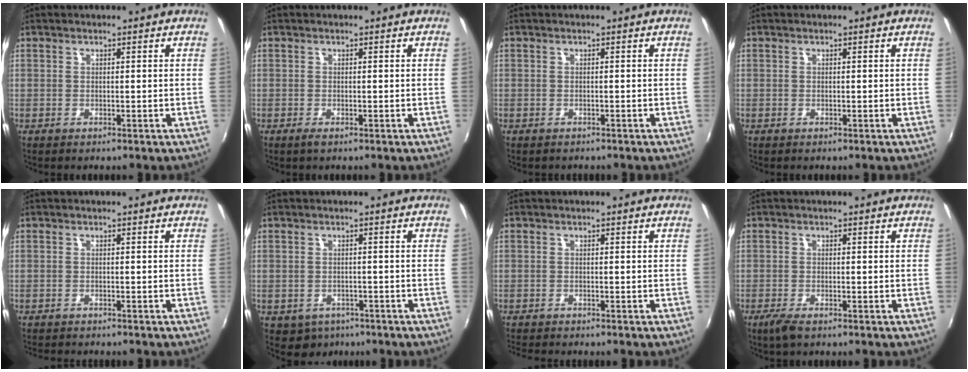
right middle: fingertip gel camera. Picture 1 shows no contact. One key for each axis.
{"total": 0.8, "fx": -0.4, "fy": 0.1, "fz": 0.7, "tx": -0.014, "ty": -0.003, "tz": -0.010}
{"total": 0.6, "fx": -0.6, "fy": 0.1, "fz": 0.0, "tx": -0.004, "ty": -0.002, "tz": -0.008}
{"total": 0.0}
{"total": 2.6, "fx": -2.5, "fy": 0.3, "fz": 0.7, "tx": -0.023, "ty": -0.015, "tz": -0.043}
{"total": 4.0, "fx": -2.3, "fy": 3.0, "fz": 1.0, "tx": -0.028, "ty": -0.007, "tz": -0.028}
{"total": 3.1, "fx": -2.9, "fy": 0.2, "fz": 0.9, "tx": -0.029, "ty": -0.018, "tz": -0.054}
{"total": 2.9, "fx": -2.0, "fy": 0.8, "fz": 2.0, "tx": -0.046, "ty": -0.009, "tz": -0.039}